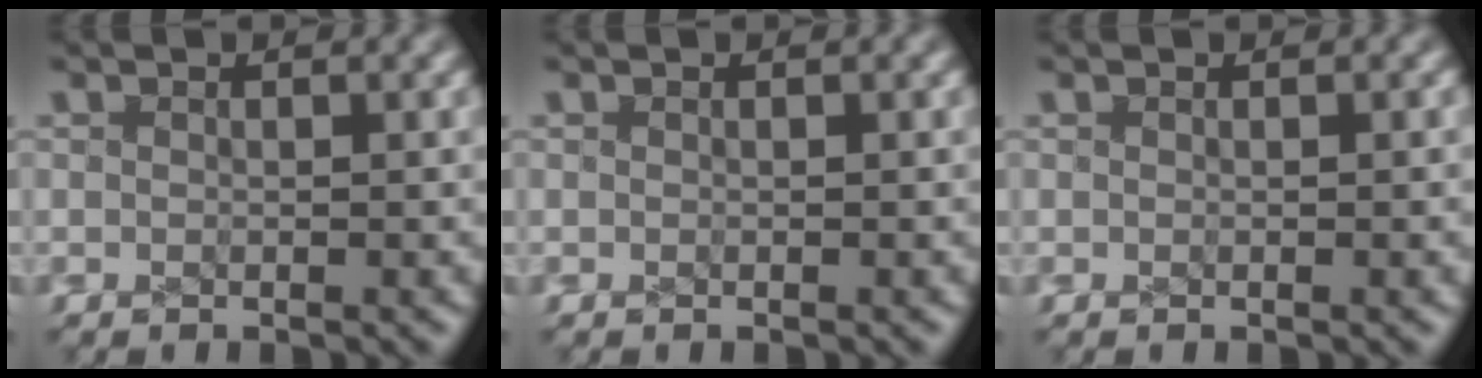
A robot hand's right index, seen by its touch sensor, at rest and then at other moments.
{"total": 0.0}
{"total": 0.0}